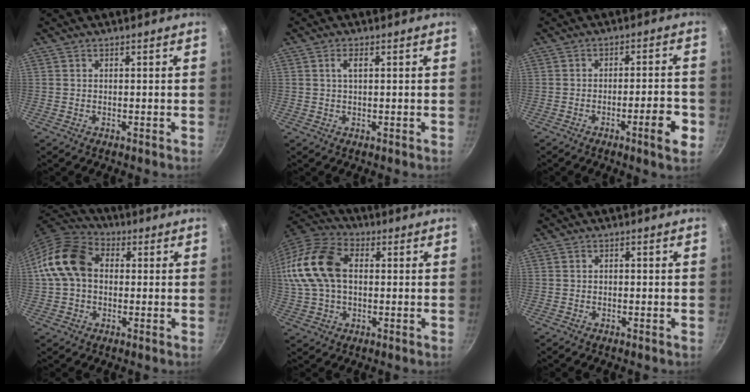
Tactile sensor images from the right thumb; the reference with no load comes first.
{"total": 1.8, "force": [0.5, 0.6, 1.6], "torque": [-0.031, 0.003, 0.012]}
{"total": 7.2, "force": [-2.8, 1.2, 6.5], "torque": [-0.083, 0.018, -0.040]}
{"total": 12.8, "force": [0.9, 9.5, 8.5], "torque": [-0.133, 0.028, 0.000]}
{"total": 19.9, "force": [2.5, 13.2, 14.7], "torque": [-0.312, 0.036, 0.036]}
{"total": 0.7, "force": [-0.2, 0.5, 0.5], "torque": [-0.009, 0.006, -0.002]}